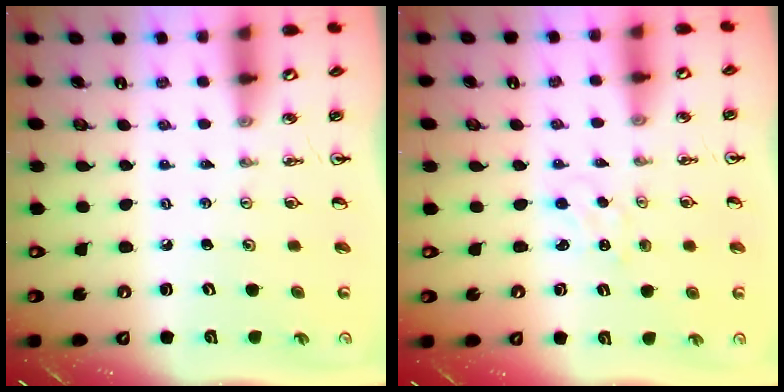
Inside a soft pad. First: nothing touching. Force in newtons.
{"total": 0.5, "press": 0.5, "slide": 0.1}